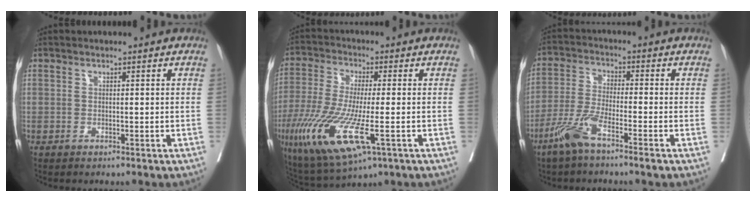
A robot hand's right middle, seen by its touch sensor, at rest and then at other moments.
{"total": 14.8, "force": [-5.2, 3.2, 13.5], "torque": [-0.283, -0.040, -0.086]}
{"total": 7.6, "force": [-5.0, 0.5, 5.8], "torque": [-0.128, -0.011, -0.105]}